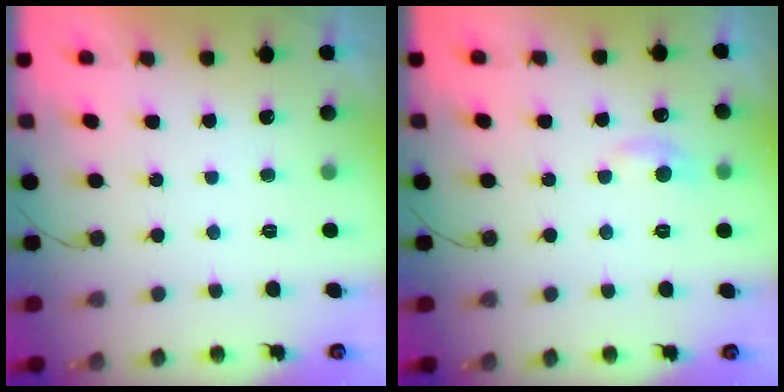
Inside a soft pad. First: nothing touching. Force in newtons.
{"total": 5.0, "press": 4.9, "slide": 0.6}